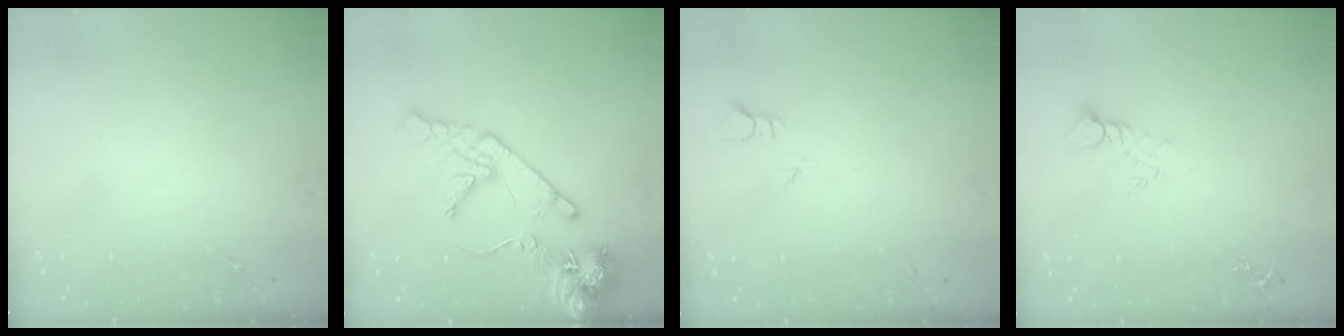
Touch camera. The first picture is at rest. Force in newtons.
{"total": 15.4, "press": 15.2, "slide": 2.2}
{"total": 1.8, "press": 1.8, "slide": 0.0}
{"total": 5.2, "press": 5.2, "slide": 0.4}